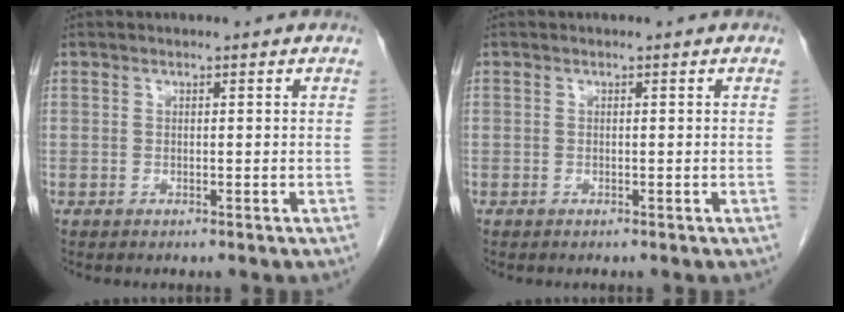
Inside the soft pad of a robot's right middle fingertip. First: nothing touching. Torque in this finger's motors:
{"motor_torque": [1.02, -1.12, 0.27, 0.00]}